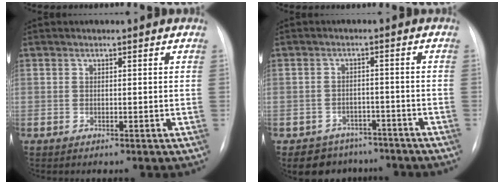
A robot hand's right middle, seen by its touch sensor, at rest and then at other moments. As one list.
[{"total": 6.9, "force": [-5.5, 4.2, 0.2], "torque": [0.008, 0.023, -0.076]}]